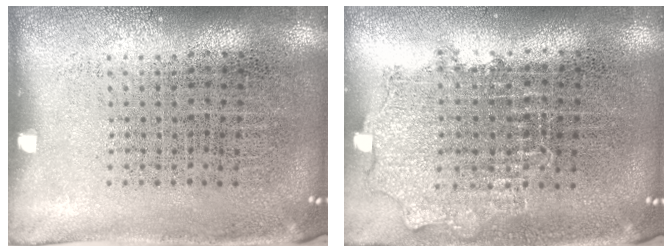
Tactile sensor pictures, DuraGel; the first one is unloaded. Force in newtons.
{"total": 0.9, "press": 0.9, "slide": 0.2}